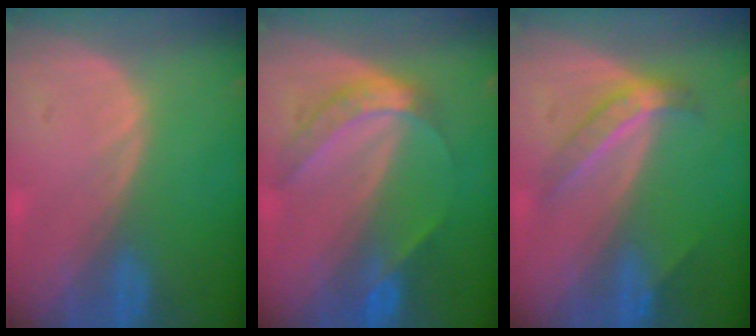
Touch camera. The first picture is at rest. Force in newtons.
{"total": 6.2, "press": 5.2, "slide": 3.3}
{"total": 4.4, "press": 4.3, "slide": 0.8}